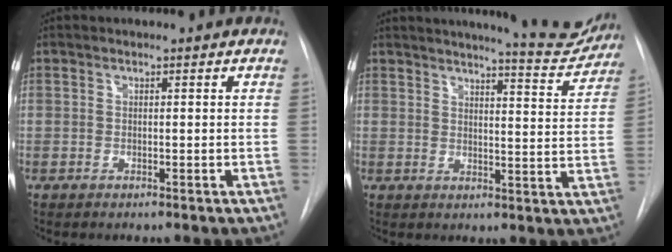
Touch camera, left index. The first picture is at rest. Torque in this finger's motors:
{"motor_torque": [0.35, -0.65, -0.09, -0.08]}